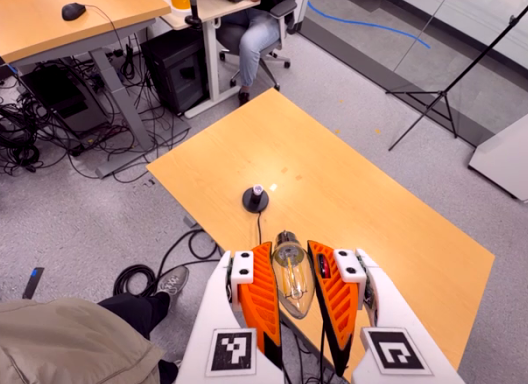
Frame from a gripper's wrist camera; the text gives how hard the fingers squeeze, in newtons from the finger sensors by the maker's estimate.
{"total": 21.2, "left": 22.3, "right": 20.1}